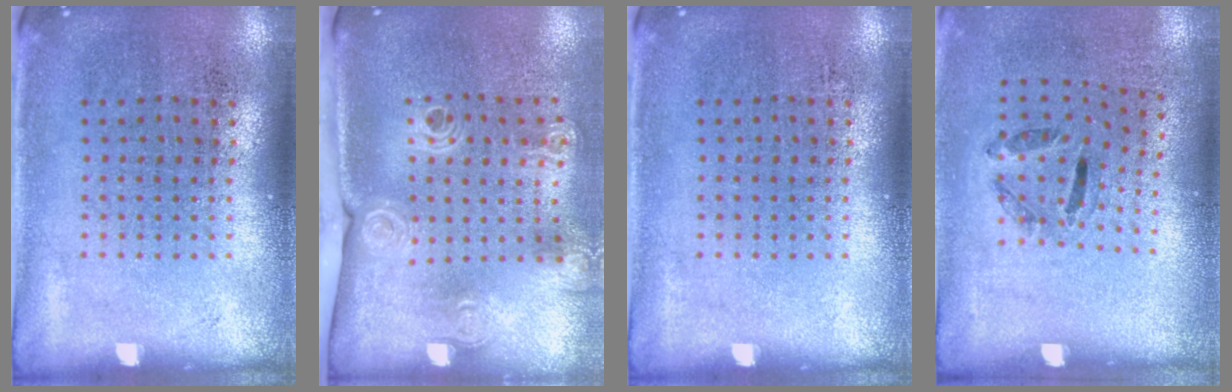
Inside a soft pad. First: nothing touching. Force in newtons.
{"total": 2.2, "press": 1.6, "slide": 1.5}
{"total": 0.0}
{"total": 1.3, "press": 0.6, "slide": 1.1}